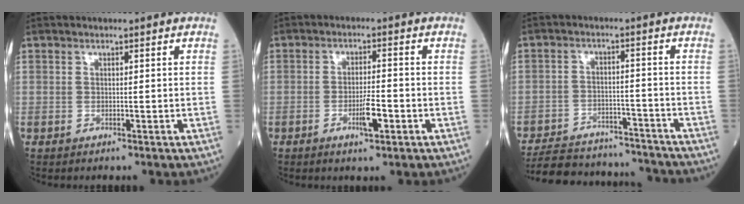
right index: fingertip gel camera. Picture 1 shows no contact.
{"total": 4.4, "force": [-1.8, 0.7, 3.9], "torque": [-0.068, -0.001, -0.030]}
{"total": 15.8, "force": [-14.8, 4.0, 3.6], "torque": [-0.072, 0.015, -0.210]}